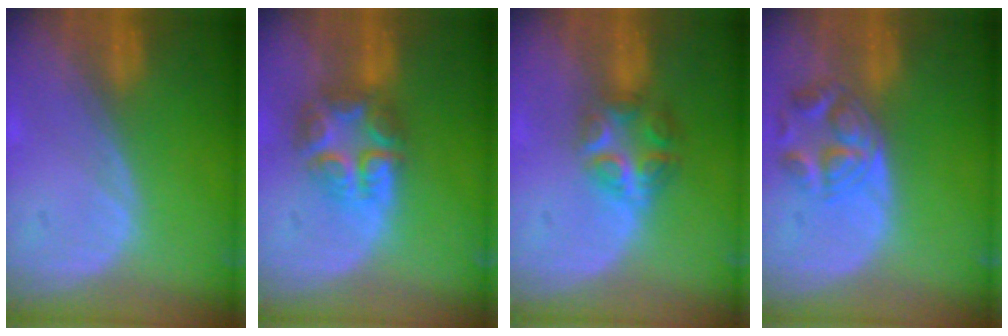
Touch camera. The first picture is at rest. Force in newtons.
{"total": 7.6, "press": 6.7, "slide": 3.6}
{"total": 6.1, "press": 5.4, "slide": 2.8}
{"total": 5.4, "press": 5.3, "slide": 1.0}